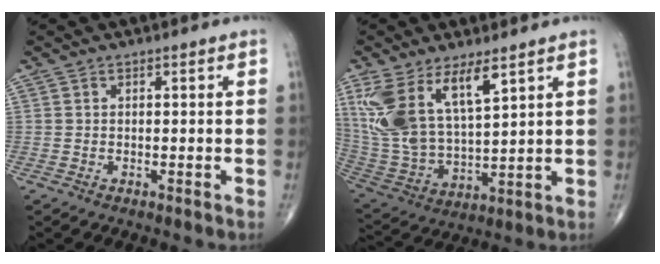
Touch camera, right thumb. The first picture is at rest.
{"total": 15.9, "force": [8.2, 6.5, 12.0], "torque": [-0.239, -0.031, 0.178]}